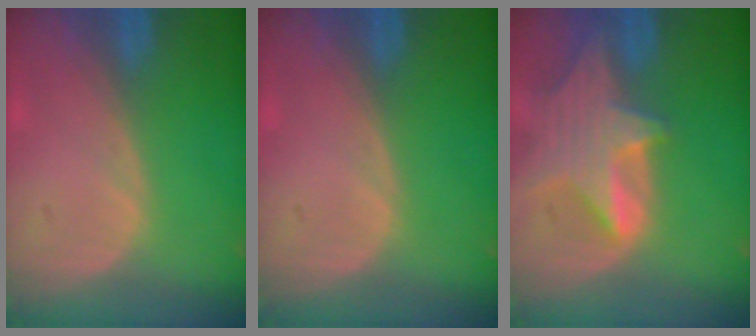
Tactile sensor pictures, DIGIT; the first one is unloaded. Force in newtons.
{"total": 0.0}
{"total": 7.9, "press": 7.3, "slide": 3.1}